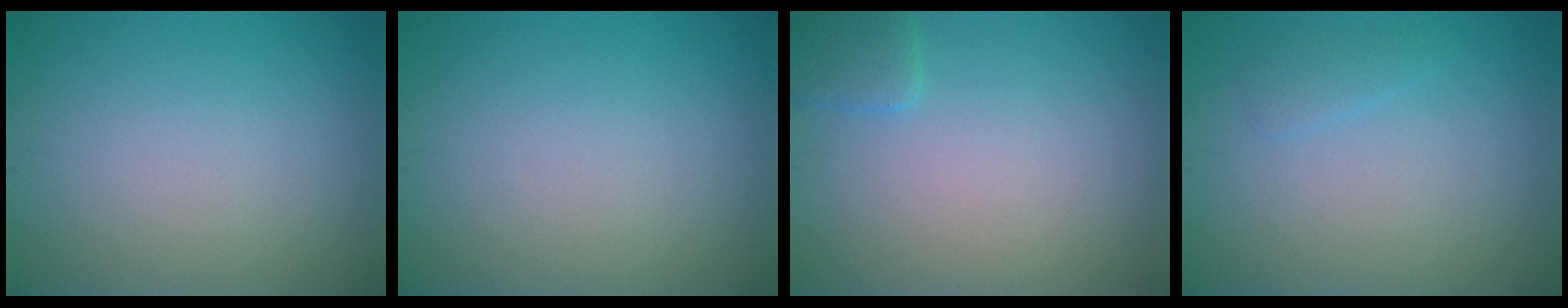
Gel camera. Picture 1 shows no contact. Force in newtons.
{"total": 0.0}
{"total": 1.5, "press": 1.5, "slide": 0.1}
{"total": 1.0, "press": 1.0, "slide": 0.1}